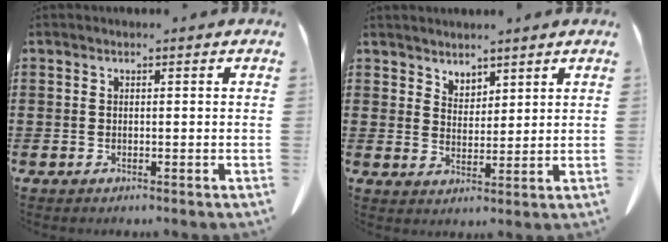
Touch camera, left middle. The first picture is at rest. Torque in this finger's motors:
{"motor_torque": [0.04, 0.05, -0.01, 0.01]}